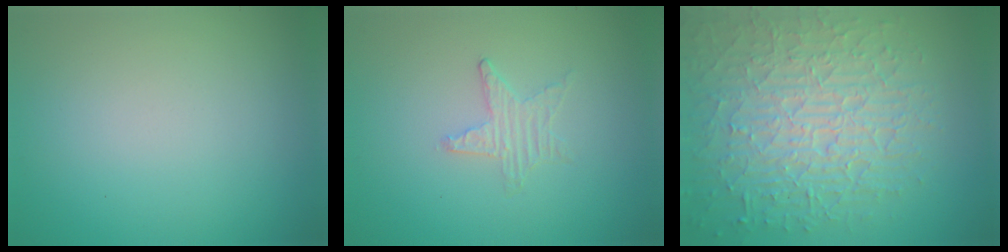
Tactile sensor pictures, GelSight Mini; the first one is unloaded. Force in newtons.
{"total": 0.5, "press": 0.5, "slide": 0.1}
{"total": 8.8, "press": 6.2, "slide": 6.2}